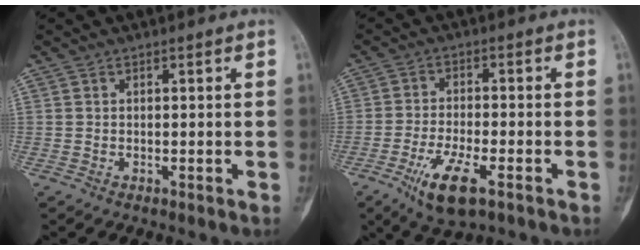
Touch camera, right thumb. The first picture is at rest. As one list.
[{"total": 9.3, "force": [-4.7, 3.2, 7.4], "torque": [-0.145, 0.006, -0.077]}]